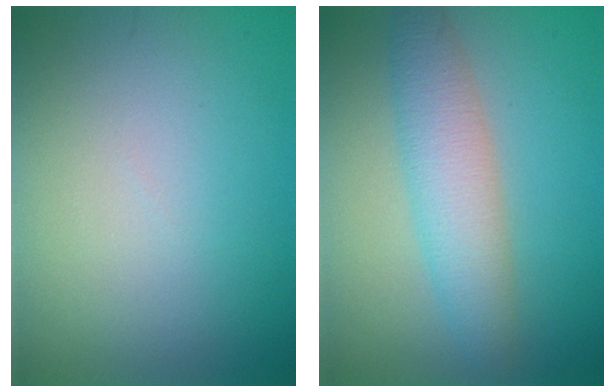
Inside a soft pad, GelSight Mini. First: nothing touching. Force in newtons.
{"total": 4.6, "press": 4.6, "slide": 0.3}